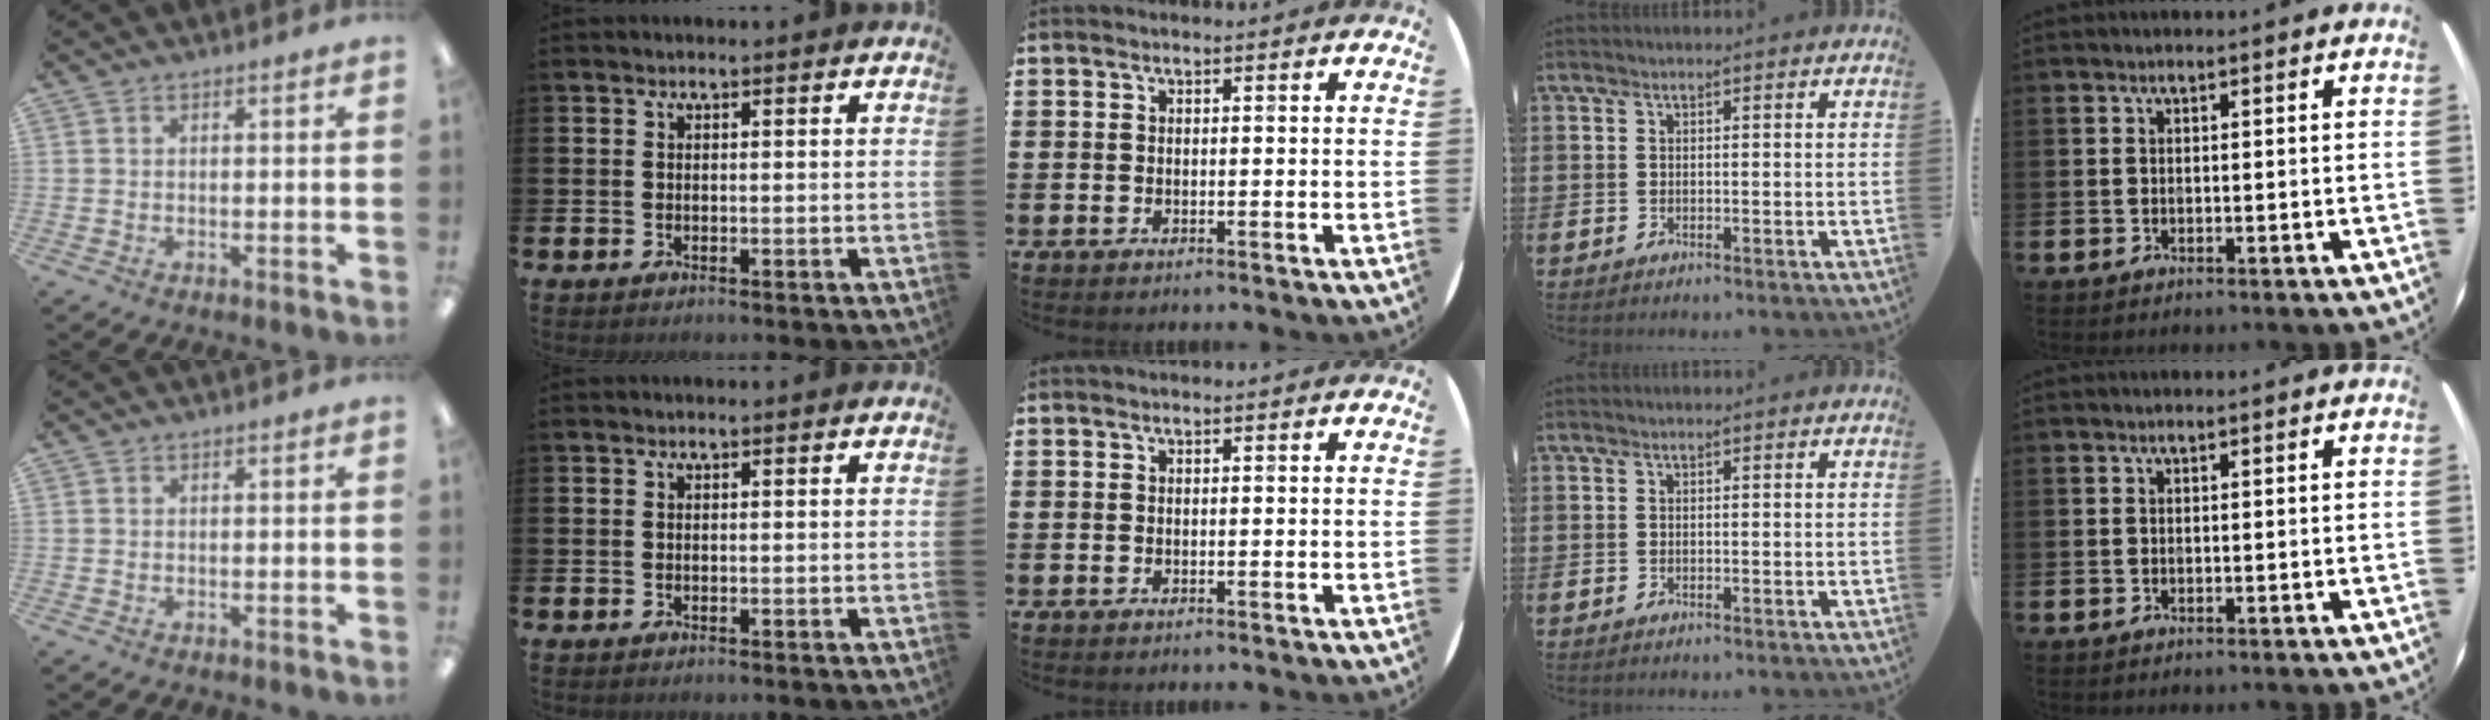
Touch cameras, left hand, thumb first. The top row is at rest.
{}